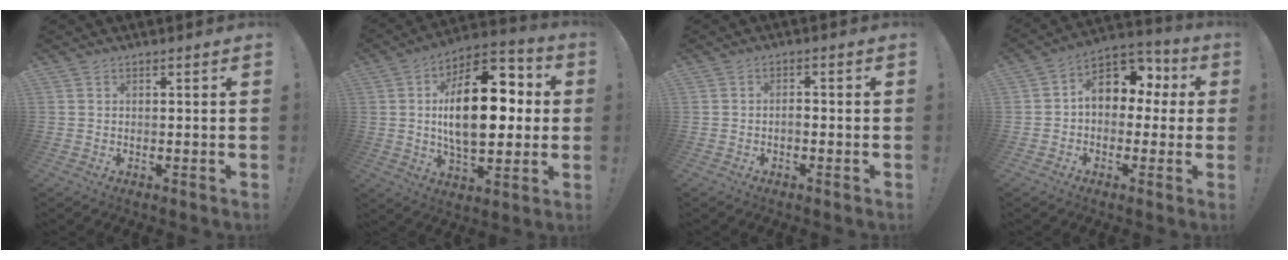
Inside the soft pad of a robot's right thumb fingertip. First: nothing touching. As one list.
[{"total": 23.6, "force": [2.1, 12.5, 19.9], "torque": [-0.319, 0.001, 0.033]}, {"total": 1.7, "force": [-0.9, 0.8, 1.2], "torque": [-0.026, 0.006, -0.016]}, {"total": 10.8, "force": [2.8, 8.1, 6.5], "torque": [-0.089, -0.009, 0.057]}]